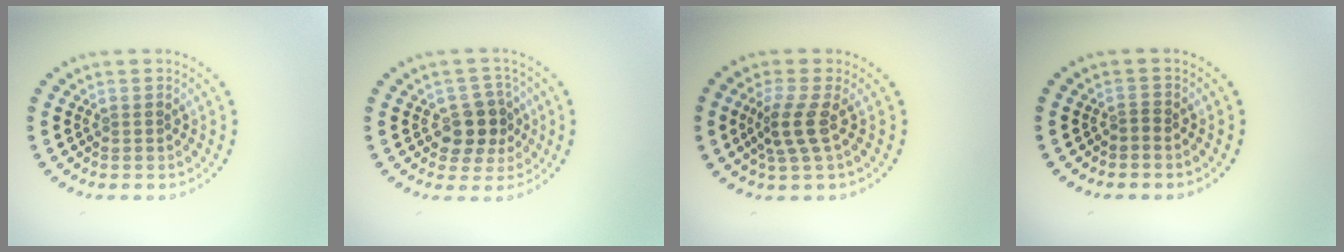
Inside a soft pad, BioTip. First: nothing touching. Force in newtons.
{"total": 3.6, "press": 3.4, "slide": 1.3}
{"total": 2.8, "press": 2.4, "slide": 1.4}
{"total": 0.6, "press": 0.3, "slide": 0.5}